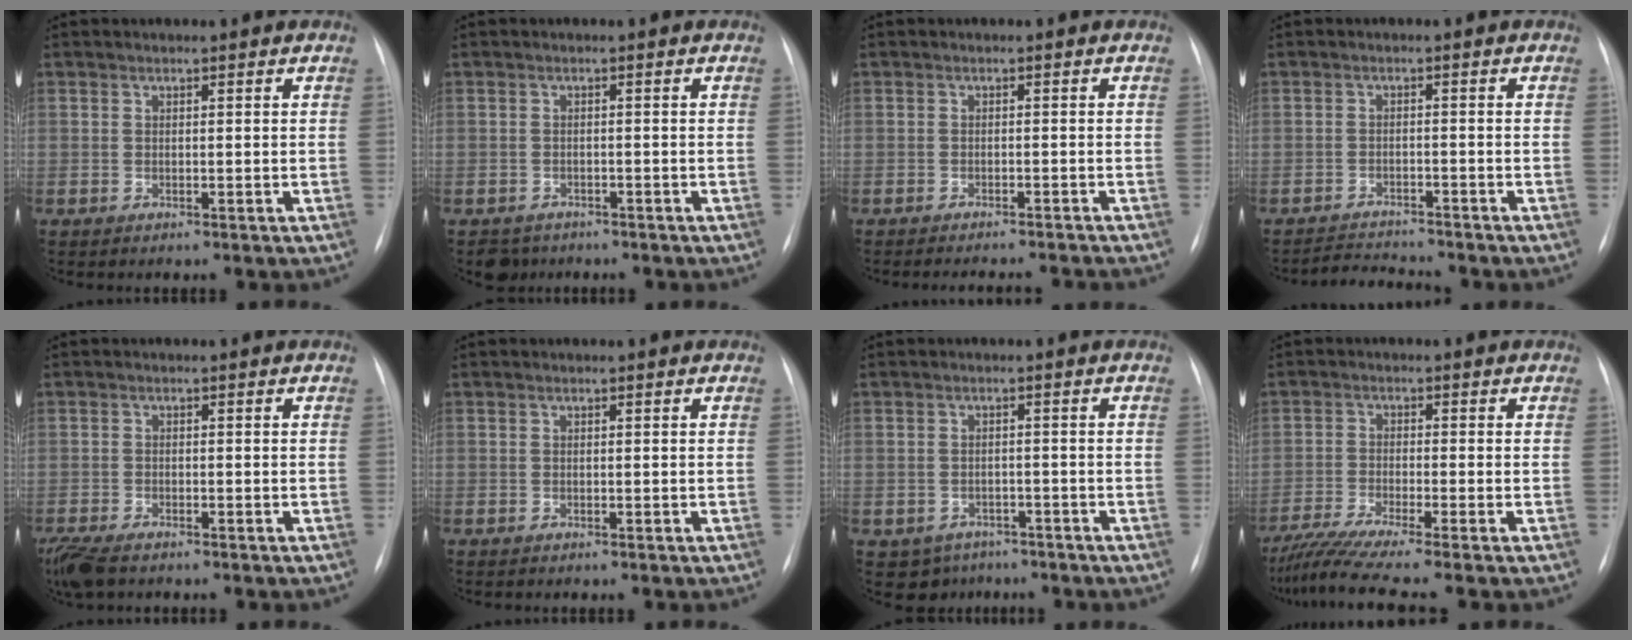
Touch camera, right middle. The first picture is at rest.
{"total": 2.8, "force": [-2.2, 1.9, -0.1], "torque": [-0.001, 0.003, -0.033]}
{"total": 6.7, "force": [-6.6, 0.4, 1.4], "torque": [-0.014, 0.003, -0.075]}
{"total": 3.8, "force": [-3.8, -0.2, -0.1], "torque": [-0.003, -0.012, -0.062]}
{"total": 6.4, "force": [-4.7, 2.4, 3.6], "torque": [-0.072, -0.015, -0.083]}
{"total": 0.0}
{"total": 4.6, "force": [-3.0, 3.4, 0.5], "torque": [-0.006, 0.010, -0.037]}
{"total": 9.3, "force": [-7.5, -1.4, 5.2], "torque": [-0.090, -0.022, -0.123]}